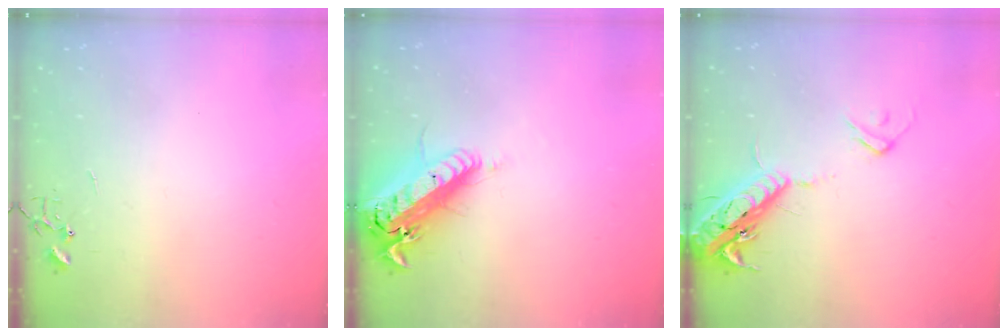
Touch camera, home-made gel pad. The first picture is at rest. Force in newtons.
{"total": 19.3, "press": 18.8, "slide": 4.3}
{"total": 17.1, "press": 16.7, "slide": 3.7}